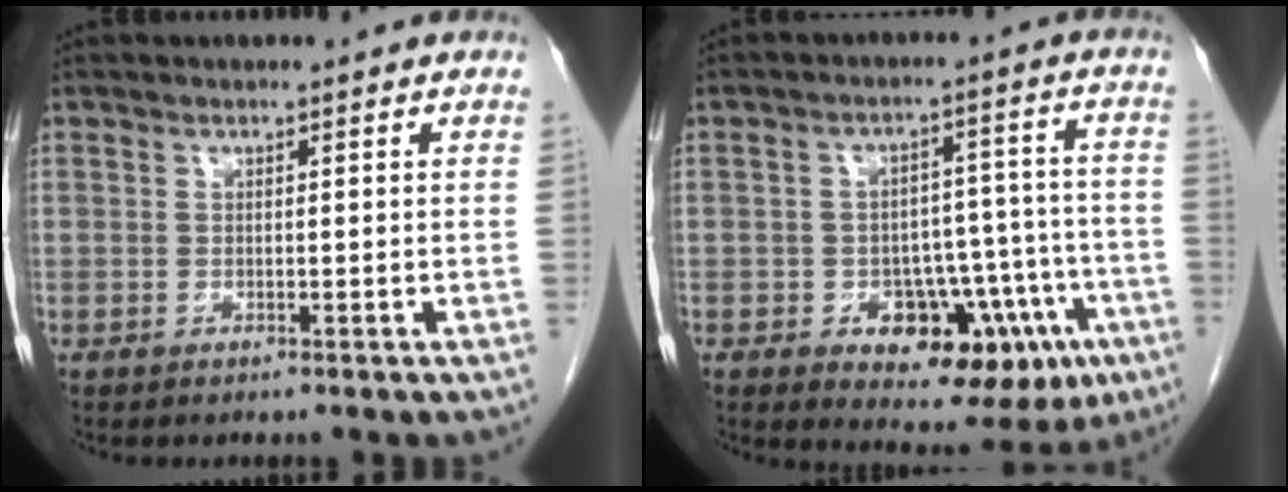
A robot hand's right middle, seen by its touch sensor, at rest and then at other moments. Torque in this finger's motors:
{"motor_torque": [1.32, -0.82, 0.17, 0.04]}